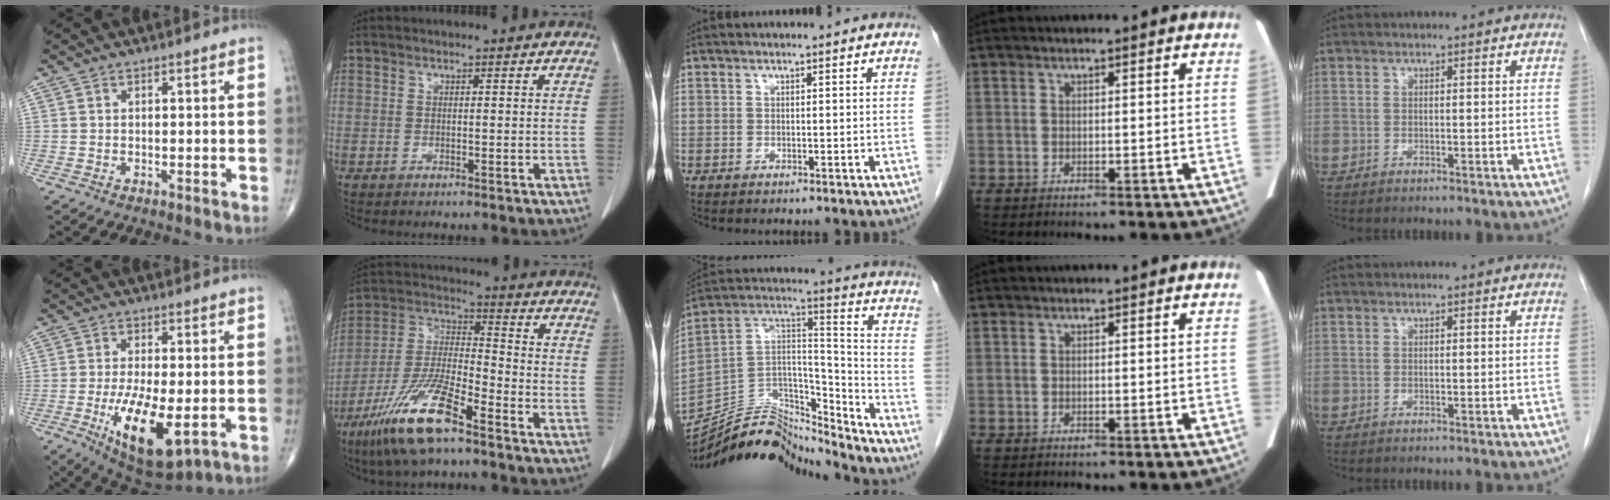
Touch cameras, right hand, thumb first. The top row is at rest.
{"thumb": {"total": 14.6, "force": [-4.4, 5.5, 12.8], "torque": [-0.224, -0.014, -0.059]}, "index": {"total": 14.5, "force": [-9.3, 2.6, 10.8], "torque": [-0.230, -0.020, -0.177]}, "middle": {"total": 16.9, "force": [-16.4, 3.2, 2.7], "torque": [-0.042, 0.060, -0.284]}}